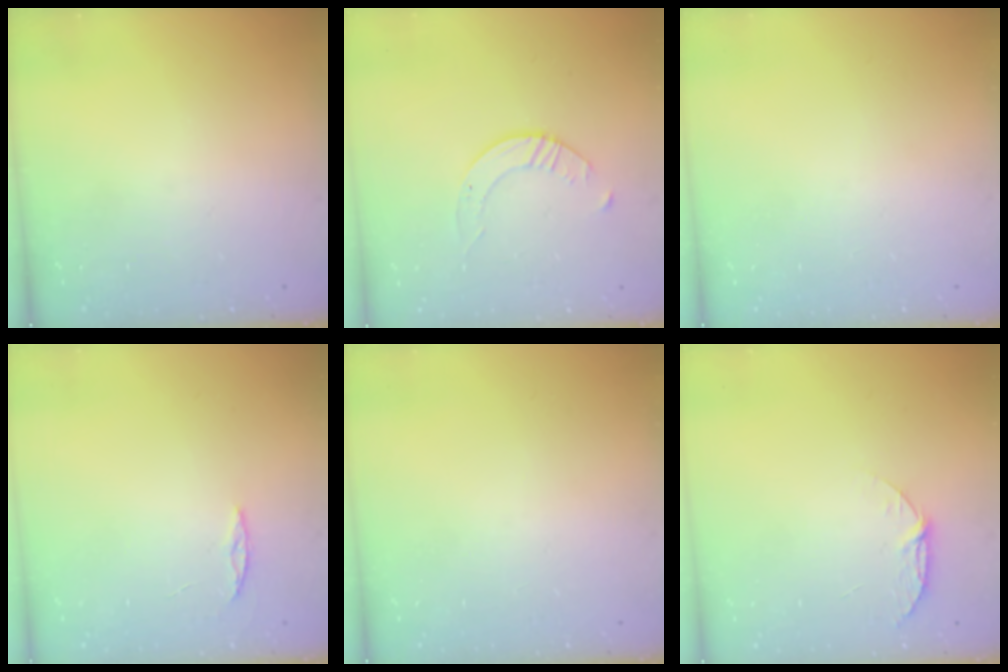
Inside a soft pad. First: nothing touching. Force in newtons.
{"total": 2.7, "press": 2.7, "slide": 0.3}
{"total": 0.0}
{"total": 2.4, "press": 2.4, "slide": 0.2}
{"total": 0.0}
{"total": 5.6, "press": 5.6, "slide": 0.6}